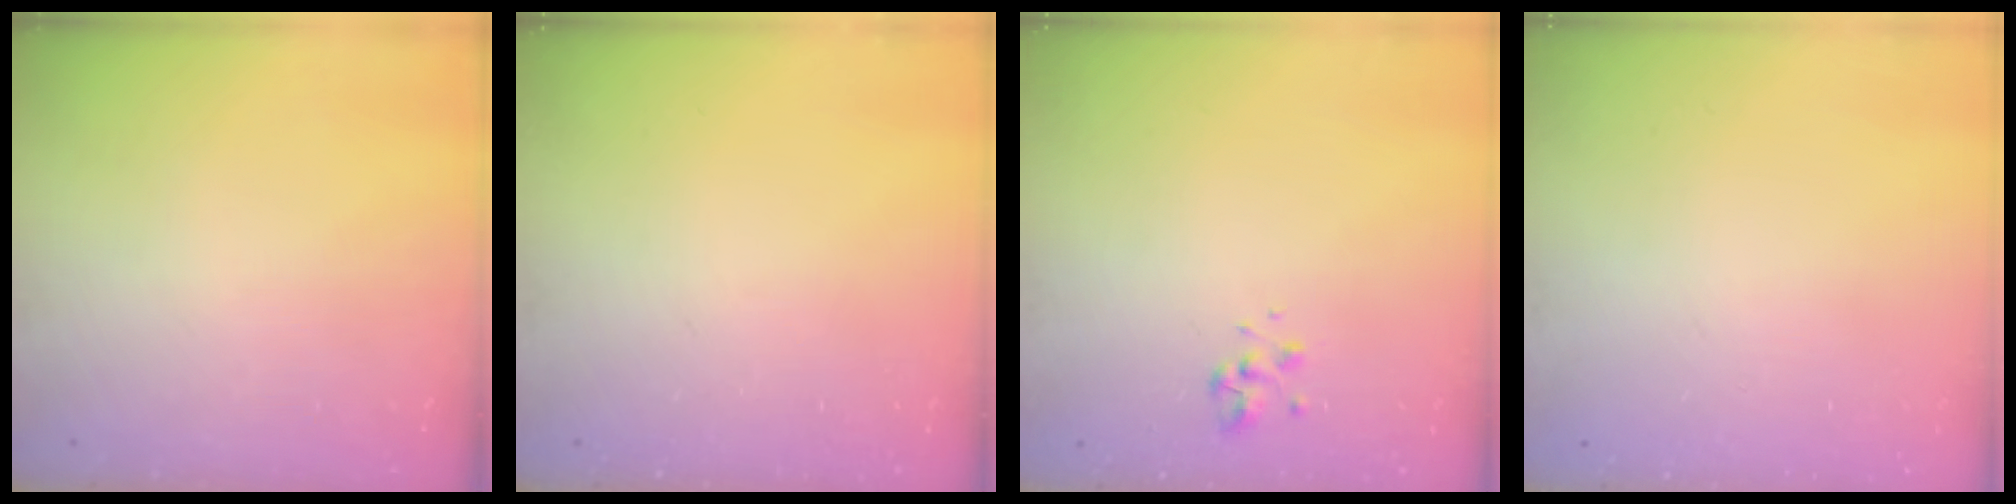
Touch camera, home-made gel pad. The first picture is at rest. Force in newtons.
{"total": 0.0}
{"total": 2.9, "press": 2.8, "slide": 0.9}
{"total": 1.8, "press": 1.8, "slide": 0.2}